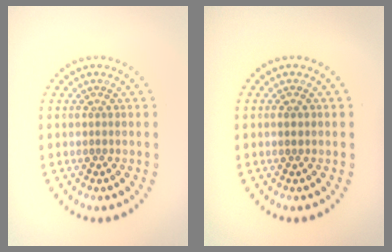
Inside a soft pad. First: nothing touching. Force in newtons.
{"total": 0.8, "press": 0.8, "slide": 0.1}